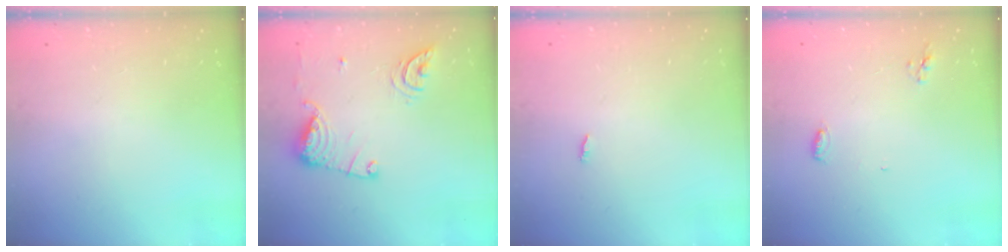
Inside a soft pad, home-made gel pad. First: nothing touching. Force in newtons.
{"total": 12.2, "press": 12.2, "slide": 1.2}
{"total": 1.8, "press": 1.8, "slide": 0.2}
{"total": 4.6, "press": 4.4, "slide": 1.1}